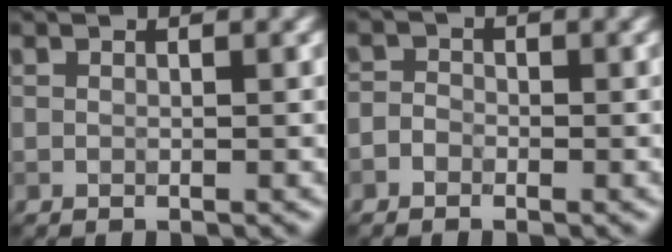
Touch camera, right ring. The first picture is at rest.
{"total": 1.3, "force": [-0.7, 1.0, 0.4], "torque": [-0.001, 0.002, -0.021]}